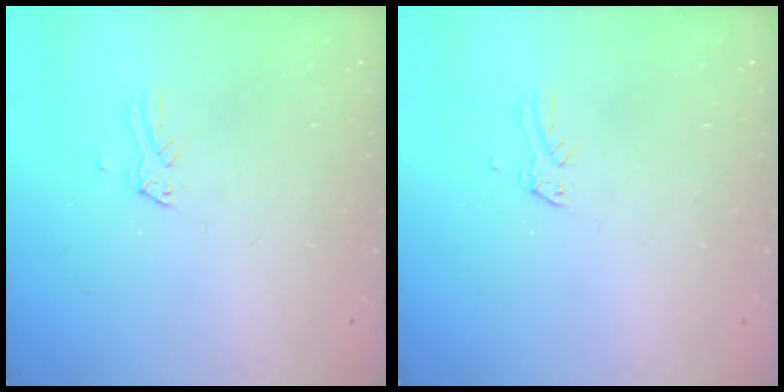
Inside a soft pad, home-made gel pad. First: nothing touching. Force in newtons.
{"total": 0.0}